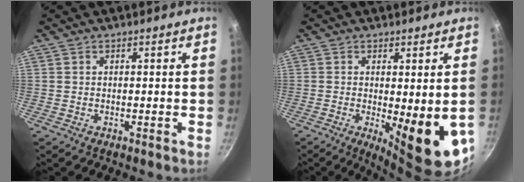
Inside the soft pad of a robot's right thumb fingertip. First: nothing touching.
{"total": 12.0, "force": [-2.2, 3.6, 11.3], "torque": [-0.134, -0.015, -0.017]}